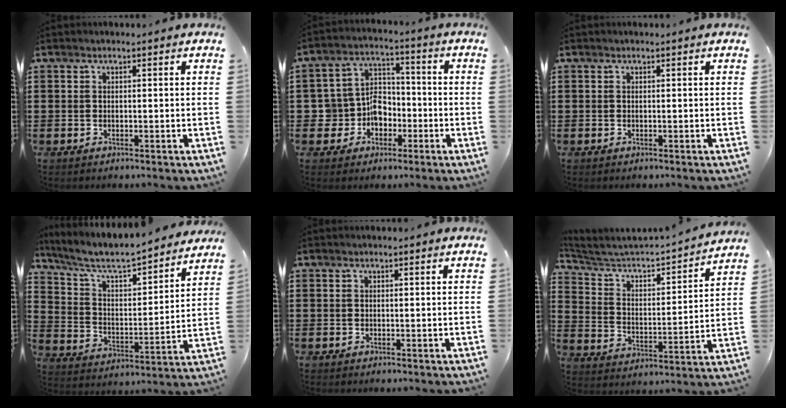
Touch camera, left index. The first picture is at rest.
{"total": 6.9, "force": [-2.0, 6.3, 2.1], "torque": [-0.071, 0.005, -0.039]}
{"total": 0.0}
{"total": 6.4, "force": [5.7, 1.0, 2.7], "torque": [-0.078, -0.046, 0.091]}
{"total": 0.0}
{"total": 4.0, "force": [3.7, 0.8, 1.3], "torque": [-0.051, -0.035, 0.050]}